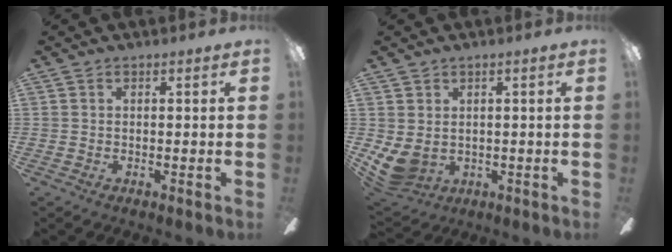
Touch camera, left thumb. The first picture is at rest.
{"total": 5.3, "force": [0.3, 4.5, 2.9], "torque": [-0.087, -0.010, 0.006]}